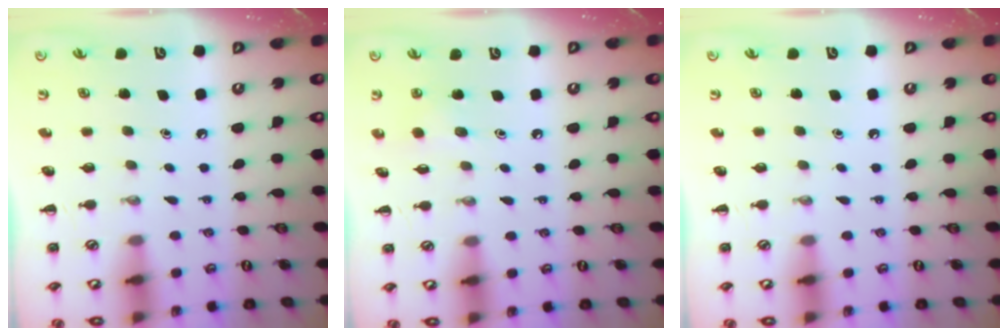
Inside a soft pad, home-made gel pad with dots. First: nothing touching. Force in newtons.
{"total": 3.4, "press": 3.2, "slide": 1.0}
{"total": 0.0}